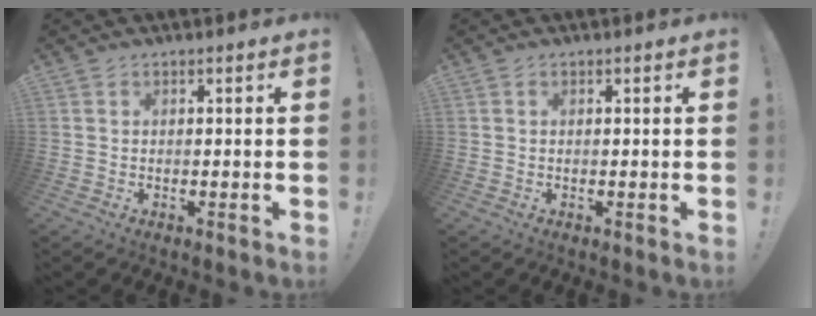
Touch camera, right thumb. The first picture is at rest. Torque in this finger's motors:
{"motor_torque": [-0.26, -0.09, 0.13, -0.08, 0.01]}